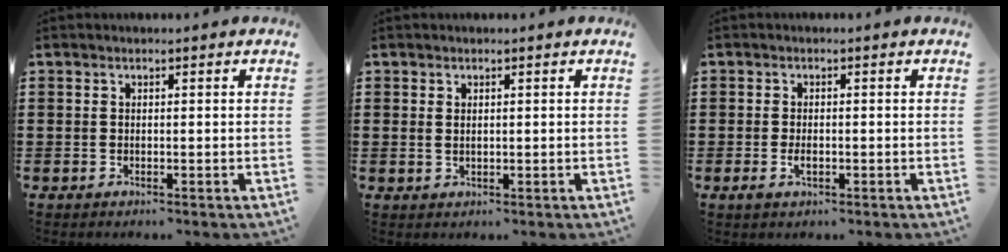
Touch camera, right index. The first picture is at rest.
{"total": 0.8, "force": [0.5, 0.3, 0.5], "torque": [-0.011, 0.005, 0.010]}
{"total": 2.0, "force": [-0.4, 0.9, 1.7], "torque": [-0.038, -0.003, -0.009]}